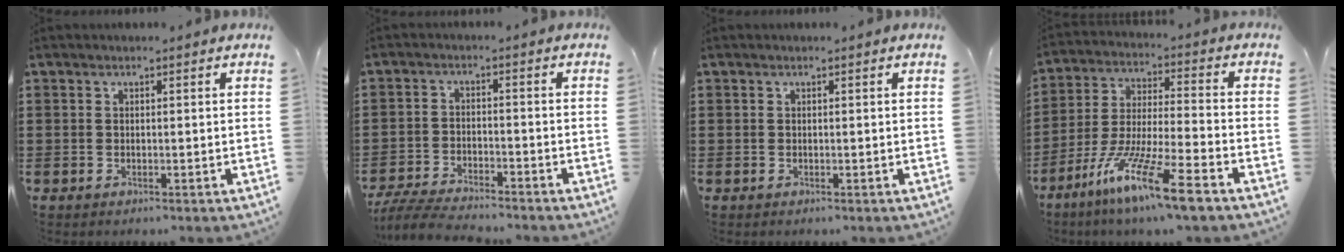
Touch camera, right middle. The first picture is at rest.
{"total": 5.5, "force": [-5.3, 0.5, 1.4], "torque": [-0.040, -0.004, -0.109]}
{"total": 0.0}
{"total": 12.6, "force": [-9.1, 0.8, 8.6], "torque": [-0.176, 0.004, -0.177]}